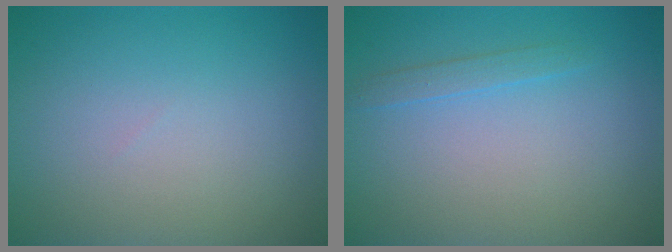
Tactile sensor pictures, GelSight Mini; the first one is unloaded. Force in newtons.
{"total": 1.1, "press": 1.1, "slide": 0.1}